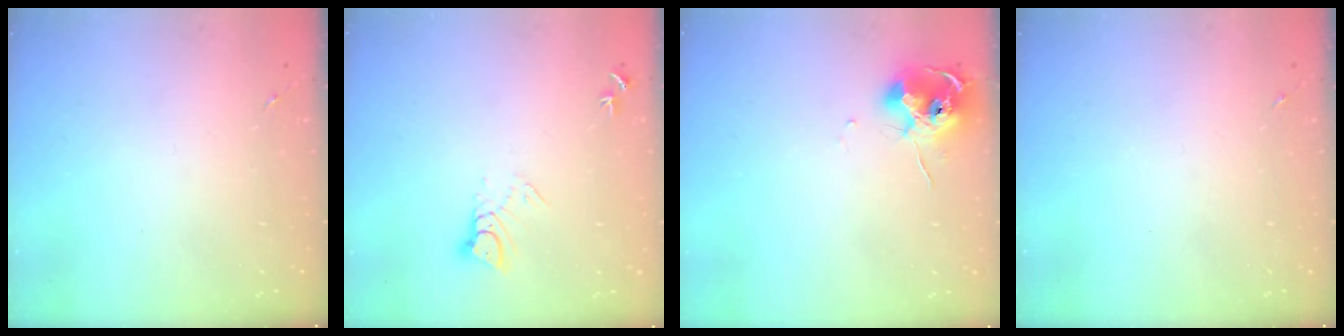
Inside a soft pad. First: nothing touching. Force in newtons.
{"total": 5.1, "press": 5.1, "slide": 0.3}
{"total": 10.3, "press": 10.3, "slide": 0.9}
{"total": 0.0}